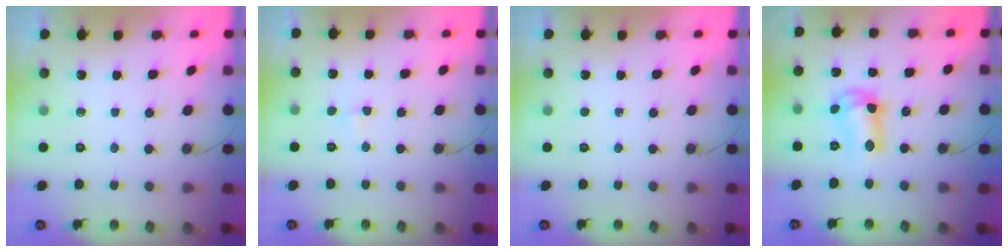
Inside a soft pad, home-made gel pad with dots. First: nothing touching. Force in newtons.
{"total": 2.8, "press": 2.7, "slide": 0.5}
{"total": 0.0}
{"total": 10.8, "press": 10.8, "slide": 0.6}